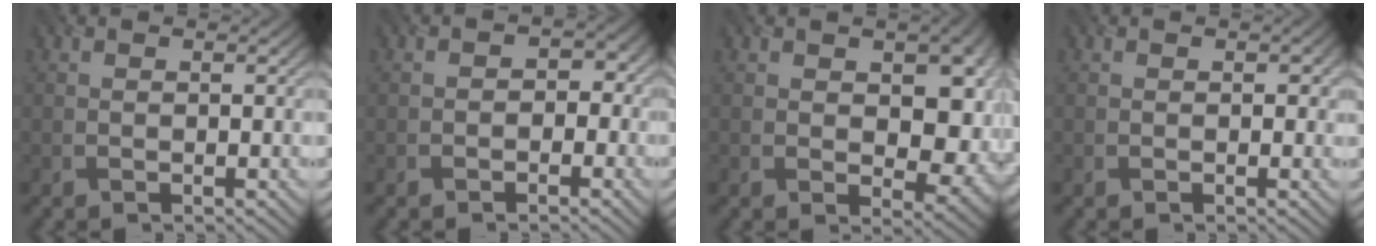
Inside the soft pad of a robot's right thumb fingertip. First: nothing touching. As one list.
[{"total": 2.0, "force": [-0.8, 1.7, 0.8], "torque": [-0.001, 0.004, -0.014]}, {"total": 7.3, "force": [0.3, 4.7, 5.5], "torque": [-0.079, -0.014, 0.011]}, {"total": 0.7, "force": [0.1, 0.6, 0.3], "torque": [-0.006, -0.006, -0.001]}]